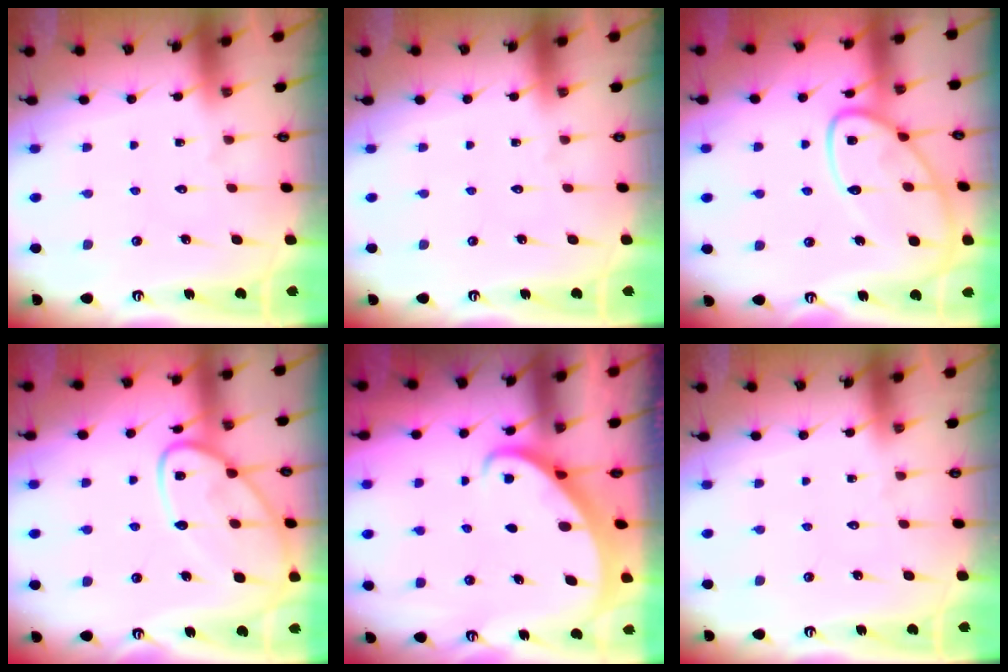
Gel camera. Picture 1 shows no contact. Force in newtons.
{"total": 0.0}
{"total": 14.1, "press": 14.1, "slide": 0.9}
{"total": 14.0, "press": 14.0, "slide": 1.2}
{"total": 2.7, "press": 2.6, "slide": 0.3}
{"total": 0.0}